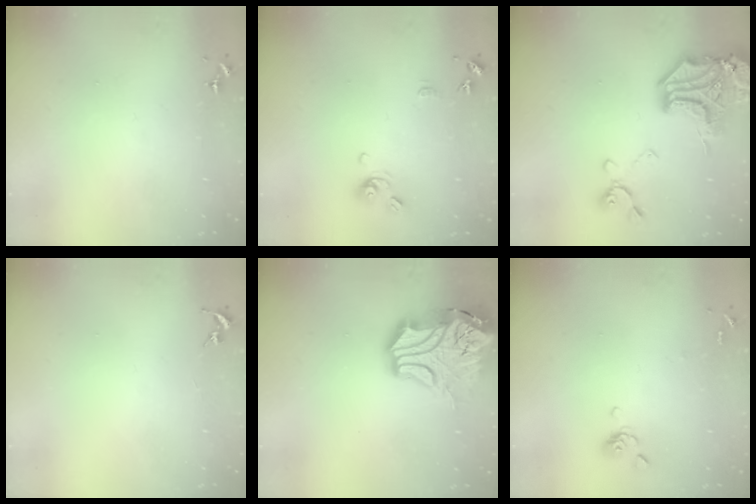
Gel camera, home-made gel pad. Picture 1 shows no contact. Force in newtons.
{"total": 9.4, "press": 9.4, "slide": 0.9}
{"total": 22.5, "press": 22.3, "slide": 2.7}
{"total": 0.0}
{"total": 19.5, "press": 19.3, "slide": 2.9}
{"total": 6.4, "press": 6.2, "slide": 1.5}